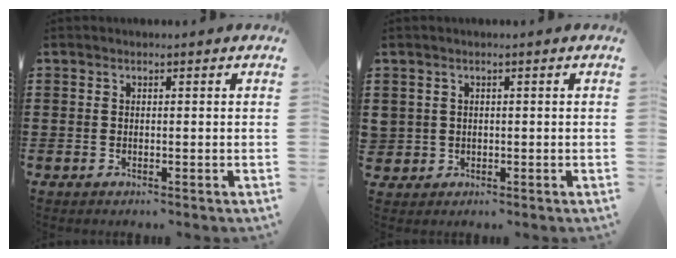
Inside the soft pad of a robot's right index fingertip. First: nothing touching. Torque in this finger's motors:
{"motor_torque": [1.09, 1.05, 0.06, 0.01]}